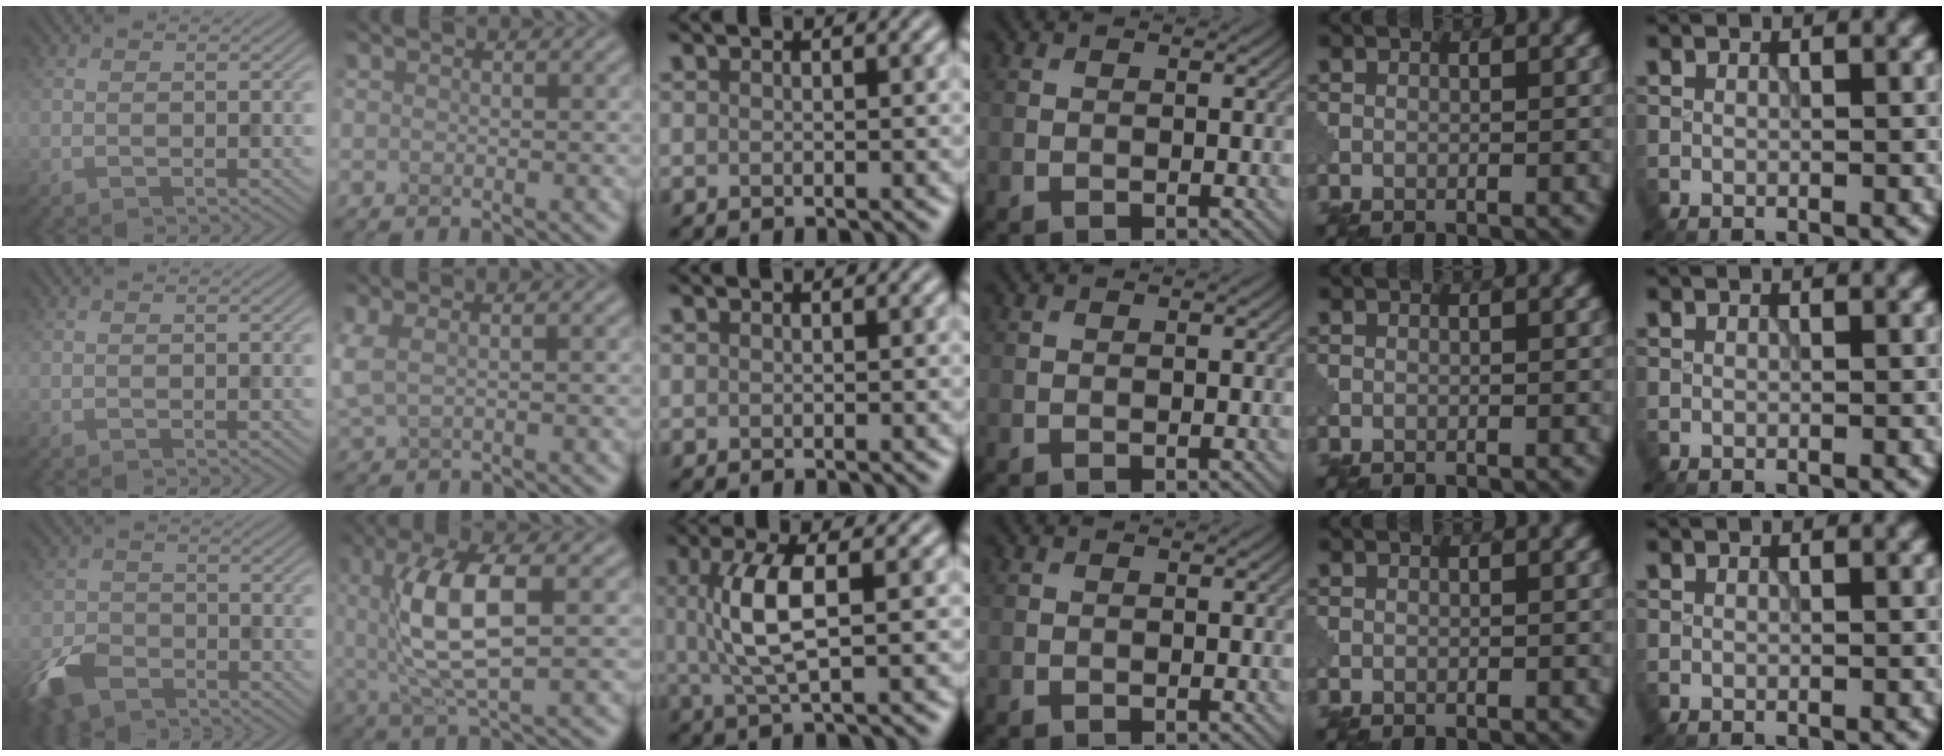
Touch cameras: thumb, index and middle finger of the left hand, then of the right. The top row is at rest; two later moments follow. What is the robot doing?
{"motion": "squeeze", "object": "clothespin"}